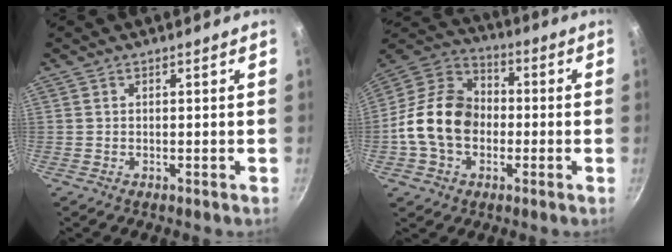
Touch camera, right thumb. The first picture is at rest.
{"total": 16.0, "force": [-2.2, 12.1, 10.2], "torque": [-0.151, 0.037, -0.057]}